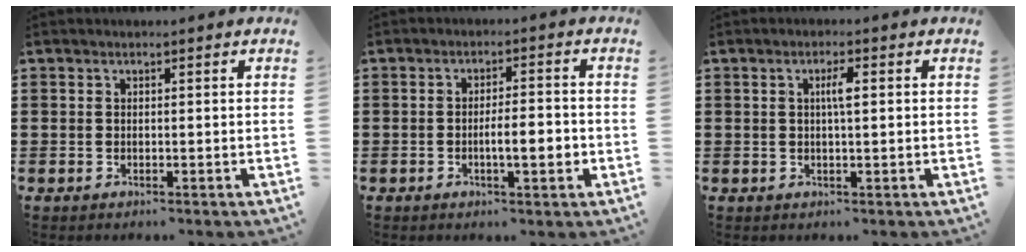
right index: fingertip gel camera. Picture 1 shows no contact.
{"total": 5.0, "force": [-1.1, 1.3, 4.7], "torque": [-0.072, 0.001, -0.021]}
{"total": 2.4, "force": [0.5, 0.4, 2.3], "torque": [-0.046, 0.002, 0.005]}